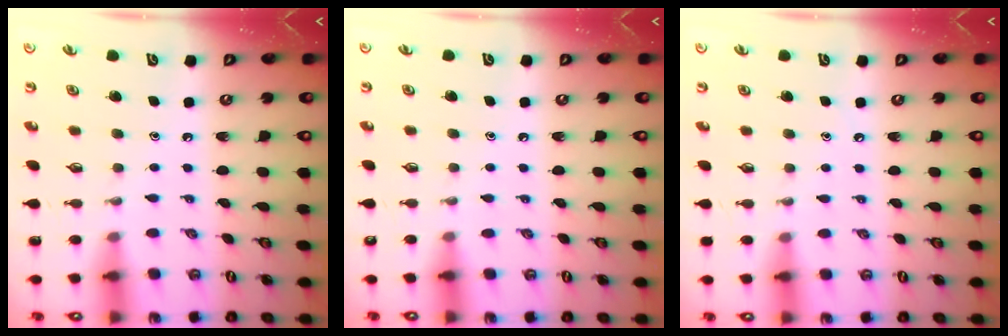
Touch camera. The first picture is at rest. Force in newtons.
{"total": 3.9, "press": 3.9, "slide": 0.5}
{"total": 1.5, "press": 1.5, "slide": 0.2}